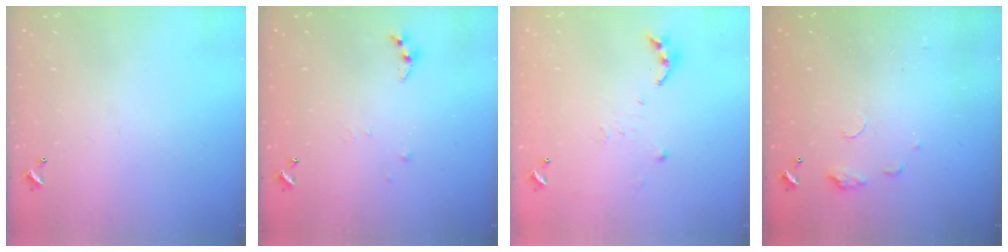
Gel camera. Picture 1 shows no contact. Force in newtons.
{"total": 4.9, "press": 4.9, "slide": 0.4}
{"total": 6.3, "press": 6.3, "slide": 0.6}
{"total": 5.6, "press": 5.6, "slide": 0.7}